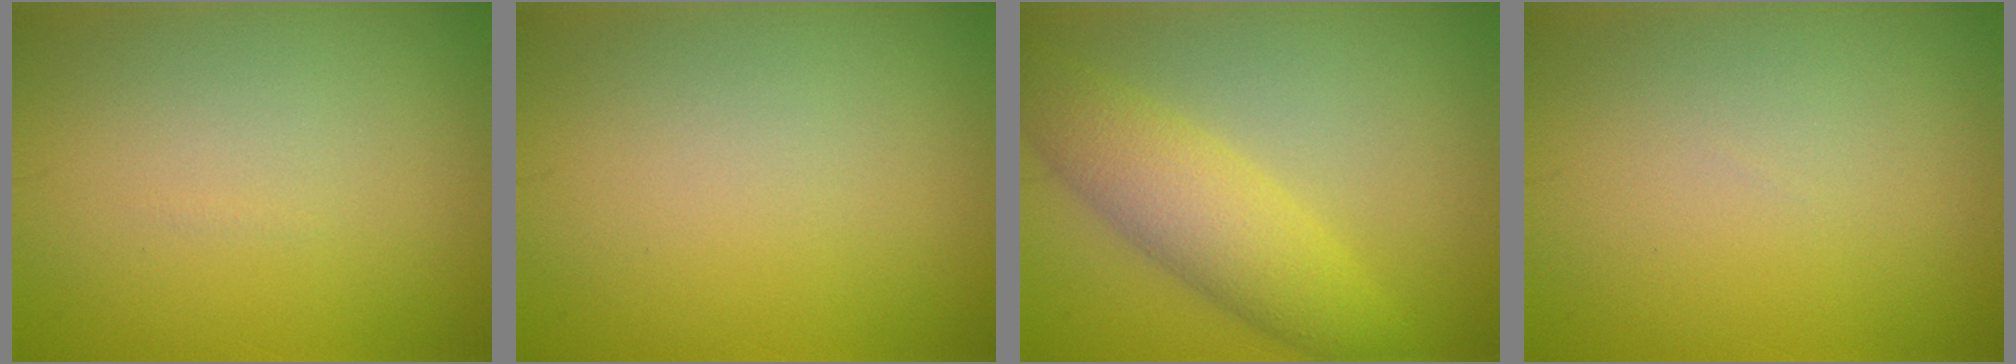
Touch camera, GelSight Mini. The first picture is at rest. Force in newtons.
{"total": 0.0}
{"total": 5.3, "press": 5.3, "slide": 0.2}
{"total": 0.0}